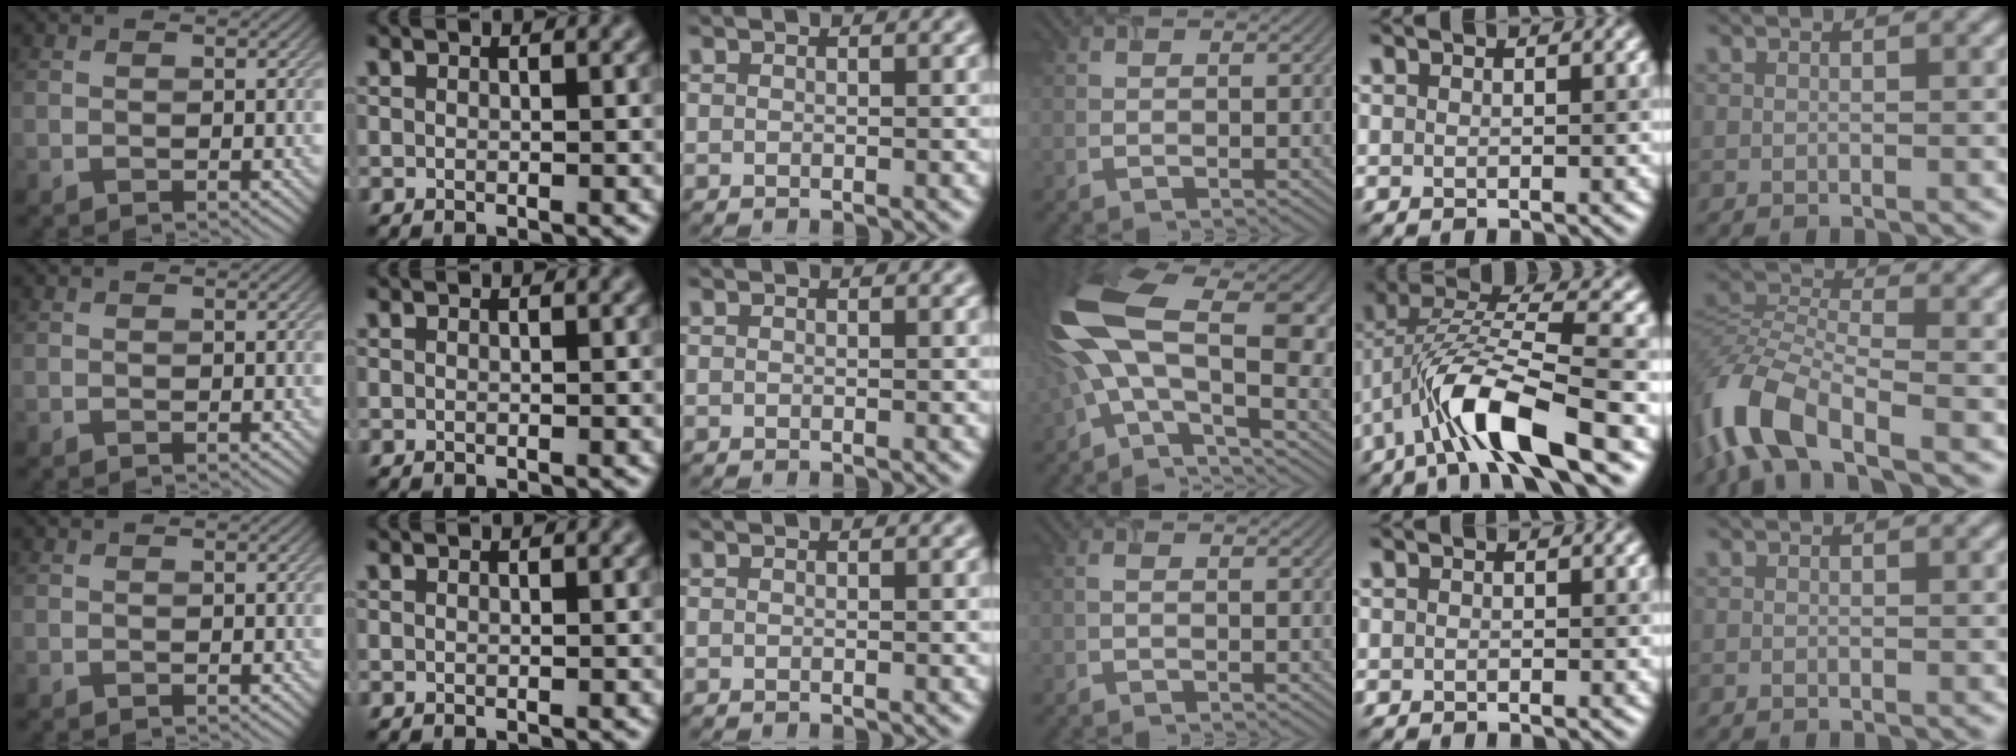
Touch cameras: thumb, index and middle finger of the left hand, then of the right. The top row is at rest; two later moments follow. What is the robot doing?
{"motion": "lift_and_place", "object": "timer"}